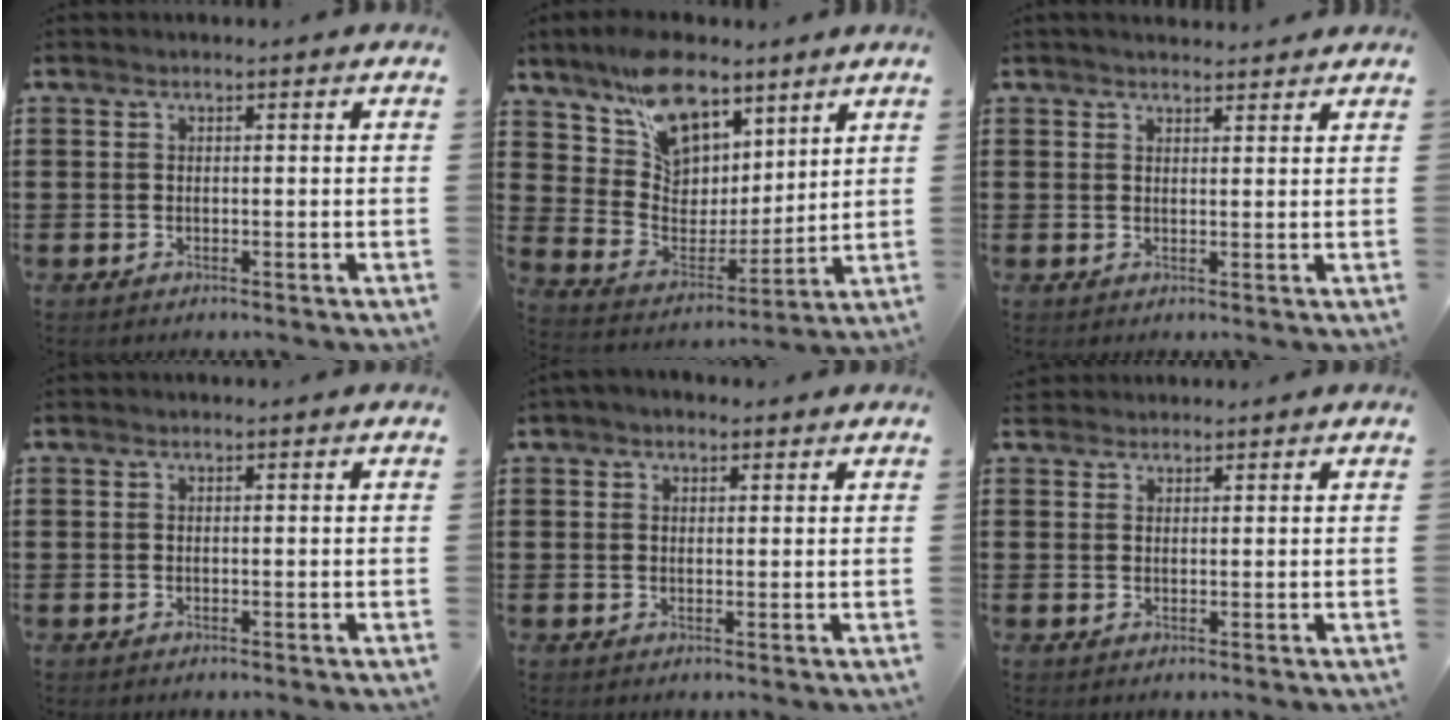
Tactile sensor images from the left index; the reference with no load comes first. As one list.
[{"total": 12.1, "force": [9.0, 6.5, 4.8], "torque": [-0.117, -0.044, 0.171]}, {"total": 1.8, "force": [1.7, 0.3, 0.2], "torque": [-0.008, 0.003, 0.033]}, {"total": 0.0}, {"total": 1.6, "force": [1.2, 1.0, 0.5], "torque": [-0.013, 0.007, 0.023]}, {"total": 1.6, "force": [1.3, 0.9, -0.1], "torque": [-0.003, 0.006, 0.026]}]